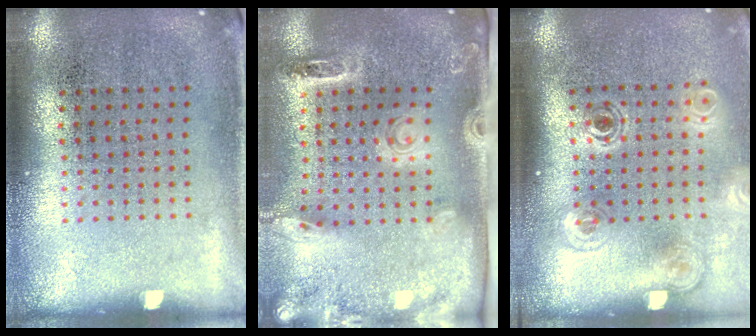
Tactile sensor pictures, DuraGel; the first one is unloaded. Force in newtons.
{"total": 2.6, "press": 1.9, "slide": 1.8}
{"total": 1.8, "press": 1.2, "slide": 1.4}